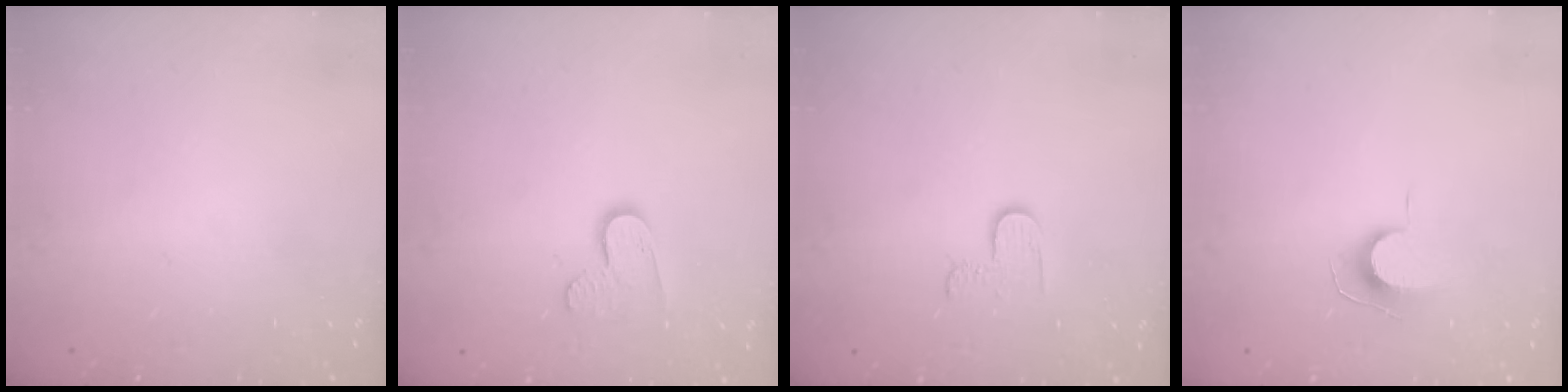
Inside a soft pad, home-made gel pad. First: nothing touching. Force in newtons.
{"total": 7.8, "press": 7.7, "slide": 0.6}
{"total": 2.9, "press": 2.9, "slide": 0.3}
{"total": 7.0, "press": 7.0, "slide": 0.7}